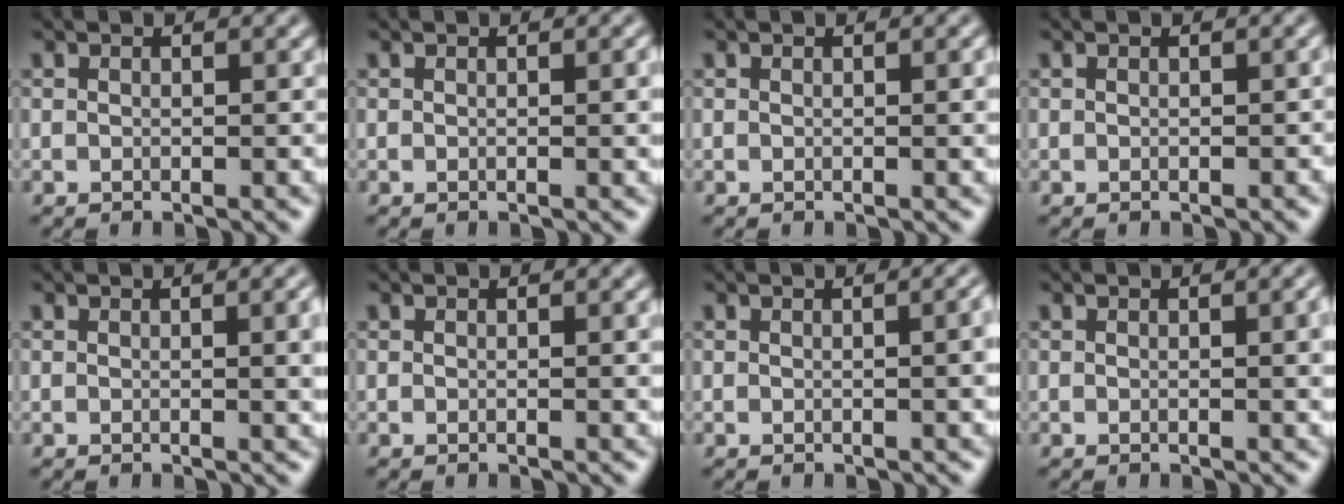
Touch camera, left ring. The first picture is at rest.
{"total": 1.3, "force": [0.1, 0.3, 1.2], "torque": [-0.014, 0.002, 0.001]}
{"total": 1.0, "force": [0.1, 0.2, 1.0], "torque": [-0.011, 0.001, 0.000]}
{"total": 0.0}
{"total": 3.3, "force": [0.4, 1.1, 3.0], "torque": [-0.029, 0.006, 0.002]}
{"total": 0.9, "force": [0.1, 0.2, 0.9], "torque": [-0.010, 0.001, 0.001]}
{"total": 3.1, "force": [0.1, 1.2, 2.9], "torque": [-0.022, 0.007, 0.001]}
{"total": 2.1, "force": [0.2, 0.6, 2.0], "torque": [-0.020, 0.002, 0.000]}